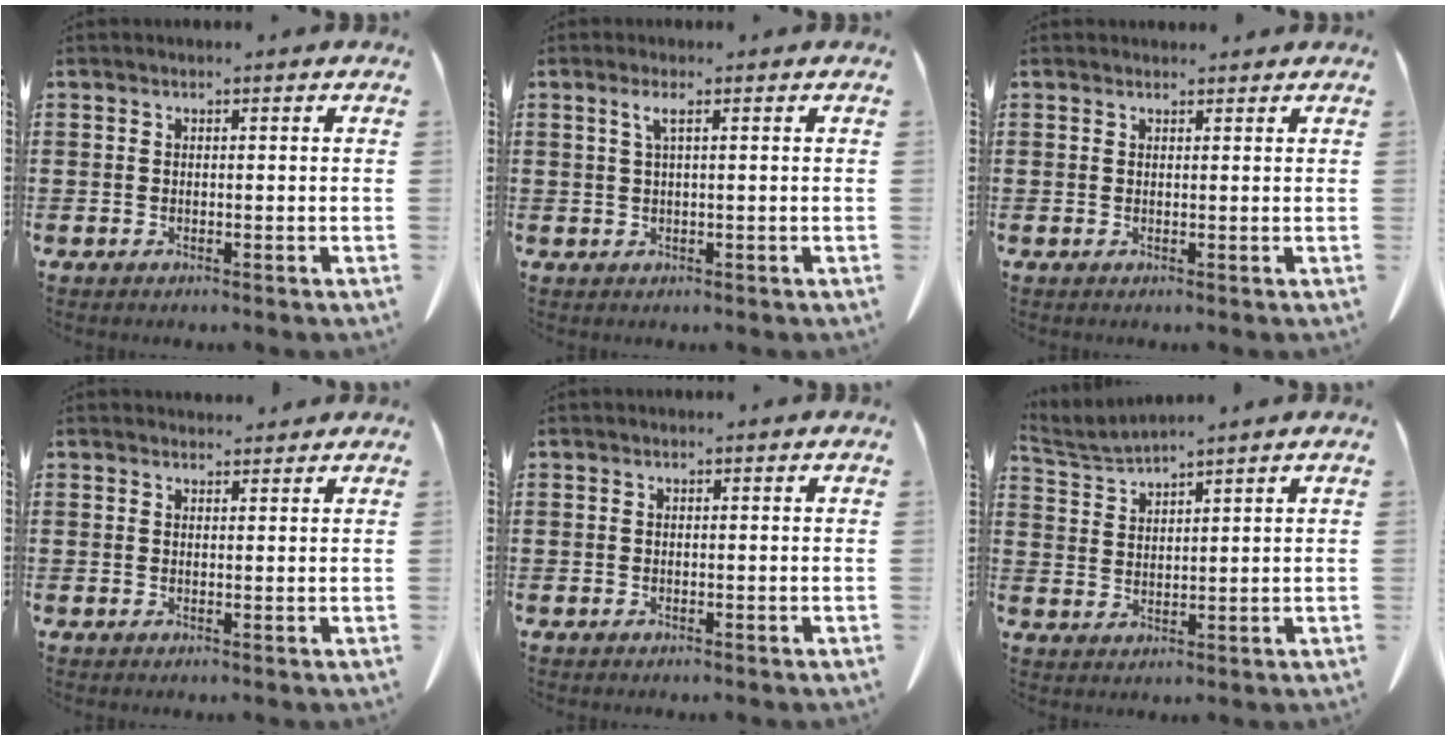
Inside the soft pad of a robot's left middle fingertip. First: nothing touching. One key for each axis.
{"total": 1.8, "fx": 0.6, "fy": 0.1, "fz": 1.6, "tx": -0.034, "ty": 0.001, "tz": 0.010}
{"total": 0.8, "fx": 0.8, "fy": 0.3, "fz": 0.1, "tx": -0.005, "ty": 0.001, "tz": 0.015}
{"total": 1.6, "fx": 1.5, "fy": 0.4, "fz": 0.2, "tx": 0.001, "ty": -0.001, "tz": 0.028}
{"total": 0.0}
{"total": 2.7, "fx": 2.6, "fy": -0.1, "fz": 0.7, "tx": -0.025, "ty": -0.012, "tz": 0.046}